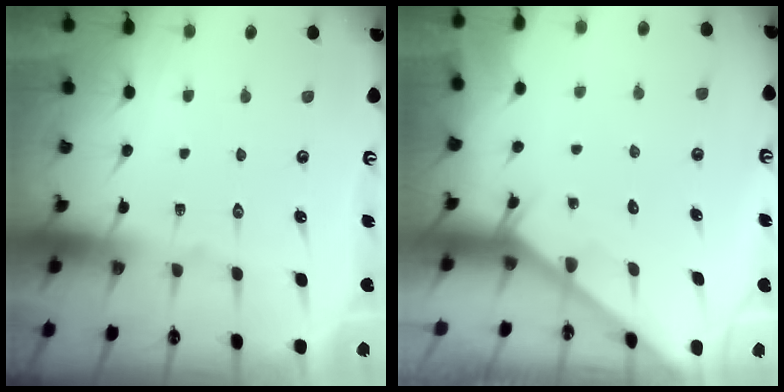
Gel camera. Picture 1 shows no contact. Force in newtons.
{"total": 2.0, "press": 2.0, "slide": 0.1}